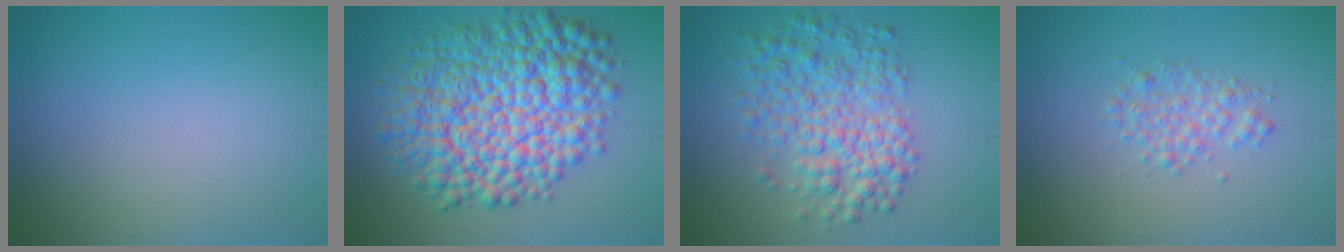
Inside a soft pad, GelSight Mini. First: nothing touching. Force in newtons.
{"total": 13.2, "press": 13.2, "slide": 0.2}
{"total": 5.9, "press": 5.9, "slide": 0.1}
{"total": 2.0, "press": 2.0, "slide": 0.0}